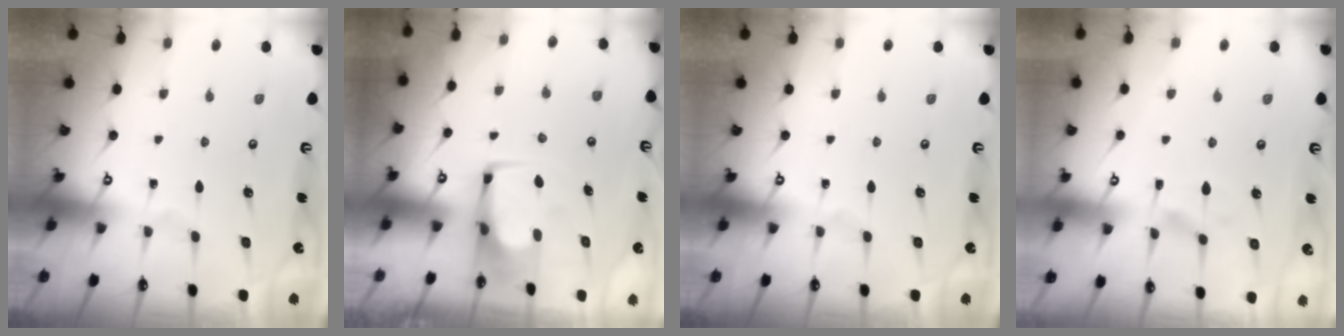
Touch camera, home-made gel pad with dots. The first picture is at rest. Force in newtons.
{"total": 1.0, "press": 0.8, "slide": 0.7}
{"total": 0.0}
{"total": 1.7, "press": 1.2, "slide": 1.2}